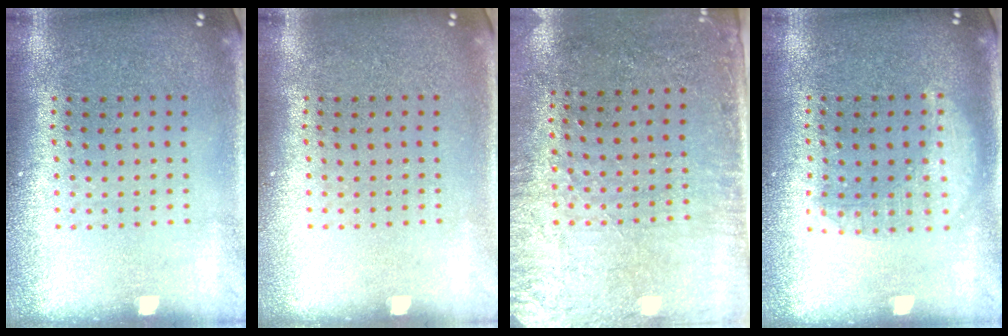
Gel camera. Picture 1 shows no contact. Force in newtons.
{"total": 0.0}
{"total": 2.8, "press": 2.3, "slide": 1.6}
{"total": 1.3, "press": 1.3, "slide": 0.3}